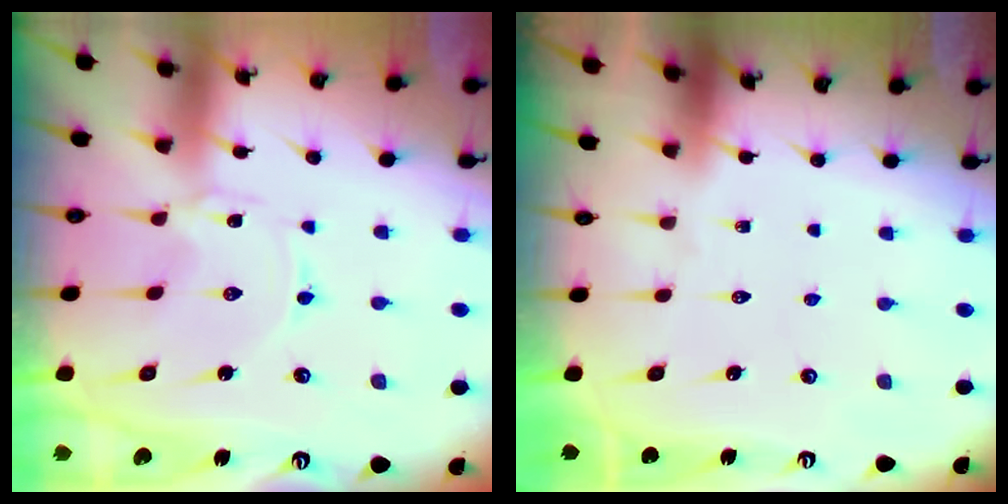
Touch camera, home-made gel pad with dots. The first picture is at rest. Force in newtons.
{"total": 0.0}